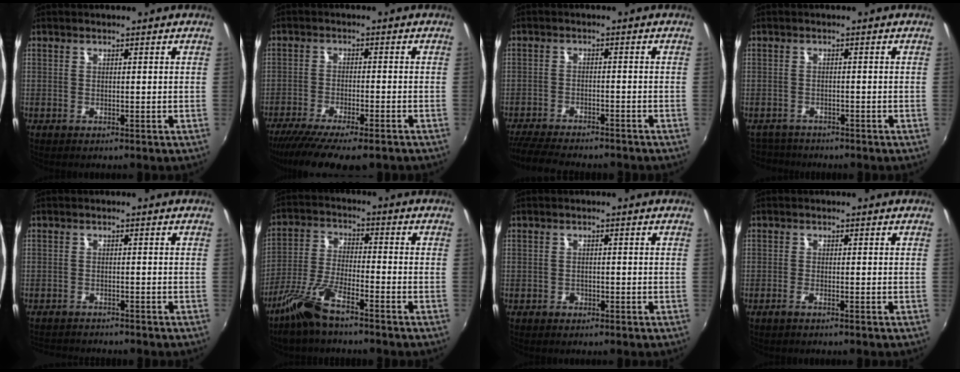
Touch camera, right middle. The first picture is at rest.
{"total": 13.2, "force": [-10.5, 2.4, 7.5], "torque": [-0.156, -0.047, -0.169]}
{"total": 12.1, "force": [-10.7, 2.6, 5.0], "torque": [-0.119, -0.023, -0.169]}
{"total": 4.0, "force": [-3.7, 1.6, 0.2], "torque": [-0.019, -0.006, -0.064]}
{"total": 5.6, "force": [-5.4, 1.1, 1.4], "torque": [-0.041, -0.009, -0.082]}
{"total": 9.7, "force": [-7.1, 2.2, 6.3], "torque": [-0.136, -0.009, -0.140]}
{"total": 1.4, "force": [-0.9, 1.1, 0.3], "torque": [-0.006, -0.002, -0.012]}
{"total": 1.1, "force": [-0.9, -0.1, 0.7], "torque": [-0.018, -0.002, -0.019]}